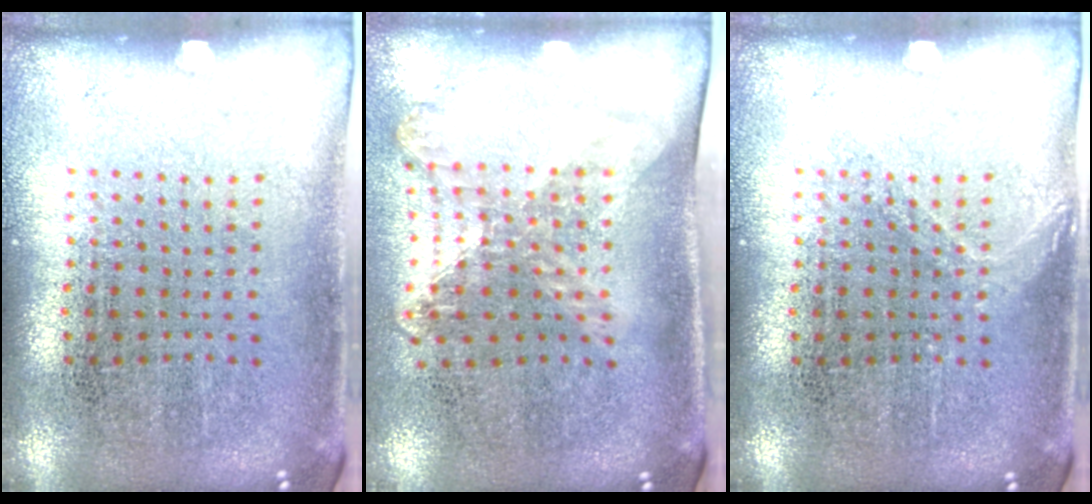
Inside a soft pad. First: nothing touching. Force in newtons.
{"total": 1.6, "press": 1.2, "slide": 1.0}
{"total": 0.9, "press": 0.8, "slide": 0.3}